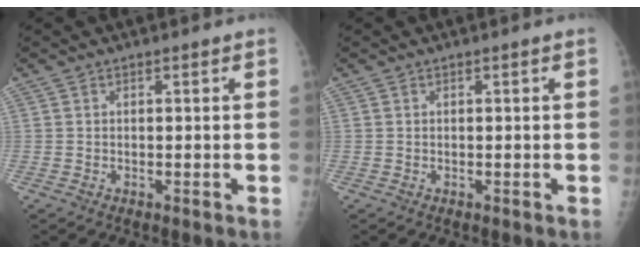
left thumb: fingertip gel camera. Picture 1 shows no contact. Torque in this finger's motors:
{"motor_torque": [-0.09, -0.09, 0.01, 0.15, 0.02]}